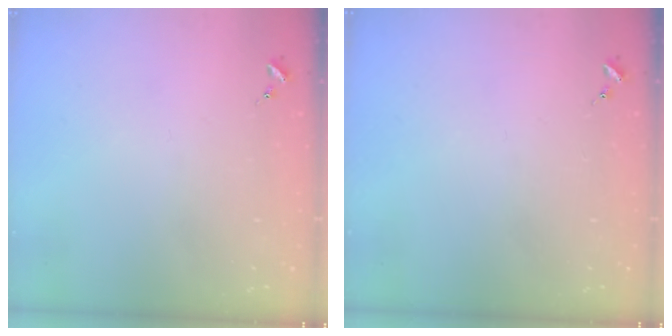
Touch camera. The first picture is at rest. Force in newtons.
{"total": 0.0}